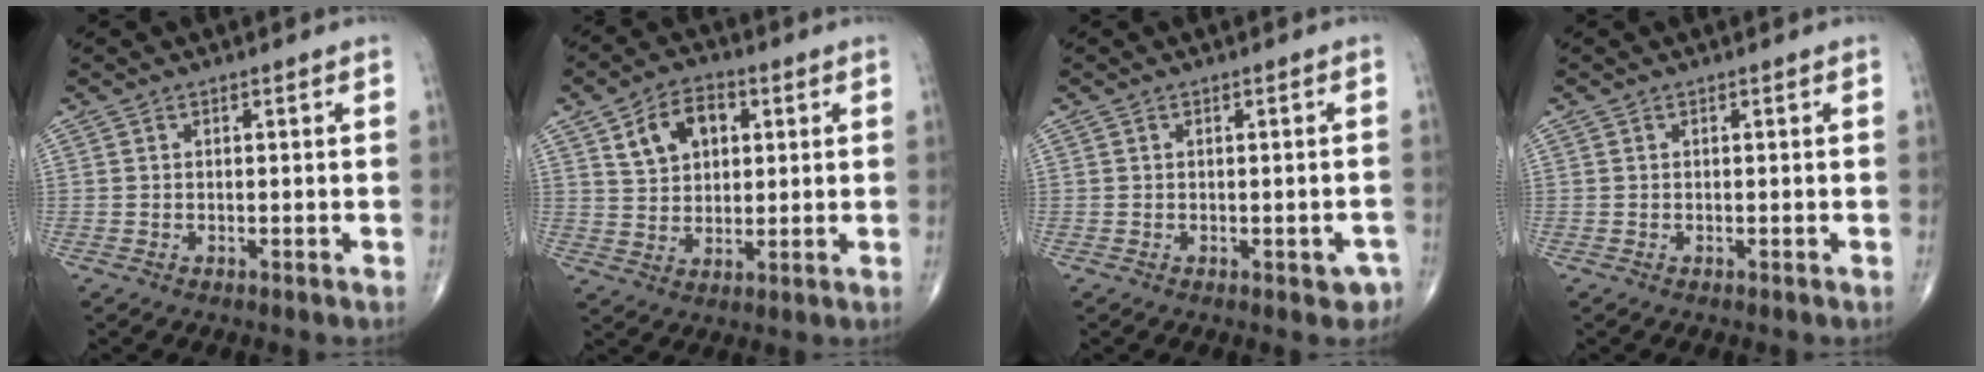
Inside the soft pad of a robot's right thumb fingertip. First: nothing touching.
{"total": 9.2, "force": [3.5, 6.2, 5.9], "torque": [-0.074, -0.004, 0.061]}
{"total": 3.0, "force": [-1.5, 1.6, 2.1], "torque": [-0.005, 0.011, -0.011]}
{"total": 0.0}